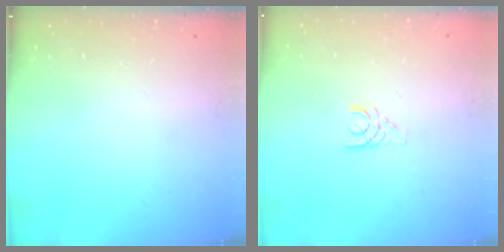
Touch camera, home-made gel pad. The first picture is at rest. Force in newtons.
{"total": 3.3, "press": 3.3, "slide": 0.3}